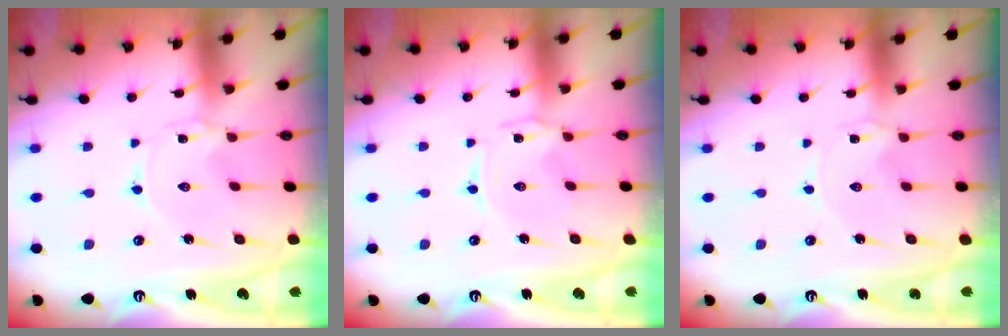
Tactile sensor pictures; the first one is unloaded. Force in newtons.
{"total": 0.9, "press": 0.8, "slide": 0.3}
{"total": 0.0}